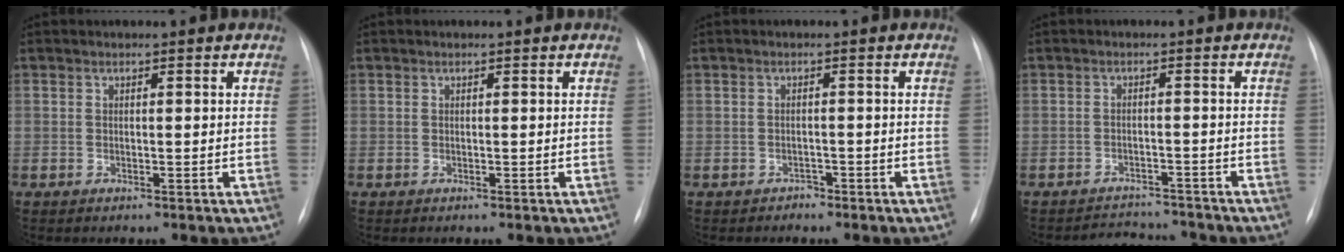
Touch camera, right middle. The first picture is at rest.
{"total": 0.0}
{"total": 1.1, "force": [-0.9, 0.6, -0.1], "torque": [0.001, 0.002, -0.018]}
{"total": 5.1, "force": [-5.0, 1.0, -0.1], "torque": [0.001, 0.008, -0.073]}